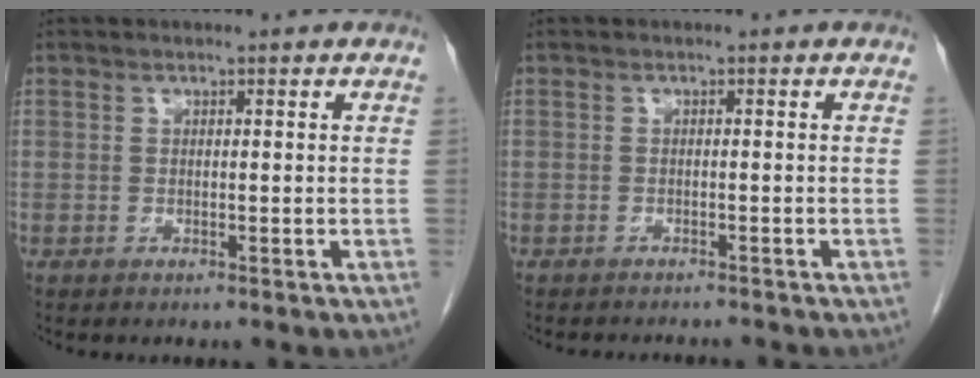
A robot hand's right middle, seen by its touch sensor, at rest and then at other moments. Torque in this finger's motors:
{"motor_torque": [0.09, -0.07, -0.11, -0.02]}